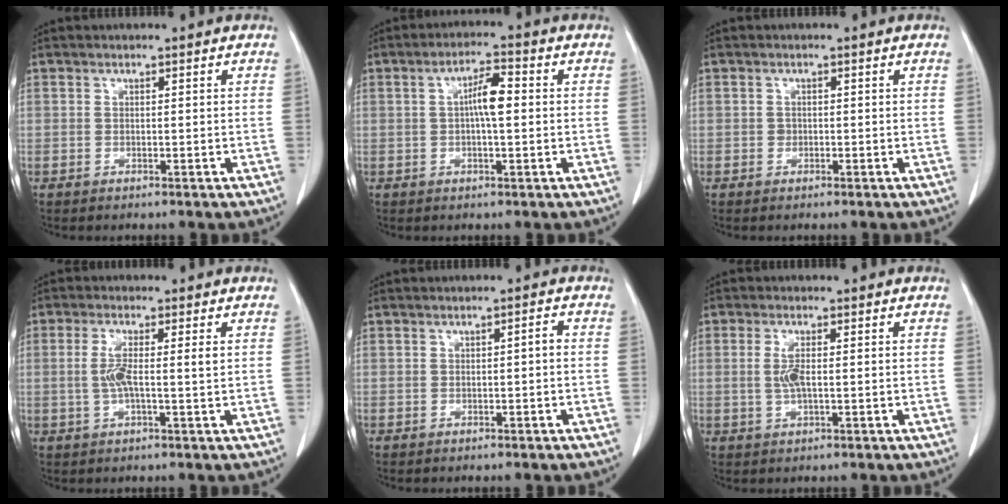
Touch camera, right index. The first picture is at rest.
{"total": 4.9, "force": [0.3, 0.9, 4.8], "torque": [-0.087, 0.011, 0.003]}
{"total": 0.6, "force": [-0.1, 0.6, 0.2], "torque": [-0.001, 0.002, -0.003]}
{"total": 4.5, "force": [0.4, 0.4, 4.5], "torque": [-0.091, 0.003, 0.006]}
{"total": 1.0, "force": [-0.2, 0.1, 1.0], "torque": [-0.014, 0.002, -0.003]}
{"total": 3.0, "force": [0.1, 0.8, 2.9], "torque": [-0.065, -0.004, 0.002]}